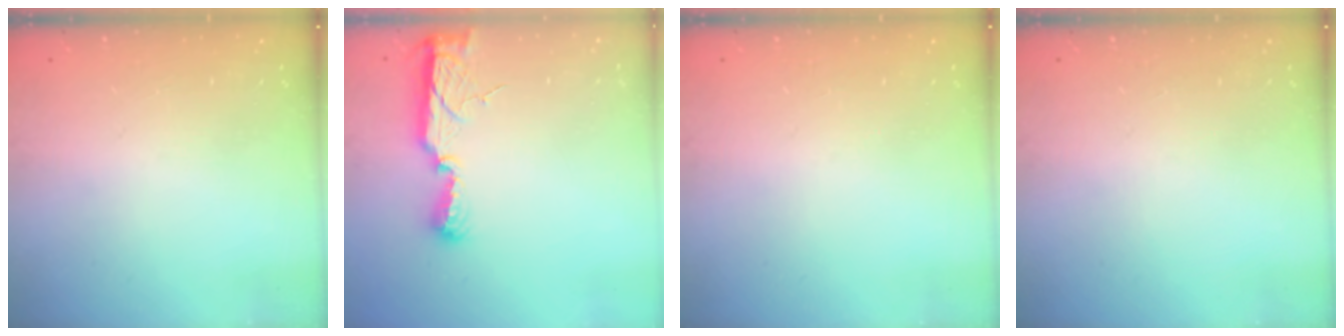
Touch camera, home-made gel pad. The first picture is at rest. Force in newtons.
{"total": 8.1, "press": 8.1, "slide": 0.7}
{"total": 0.0}
{"total": 0.0}